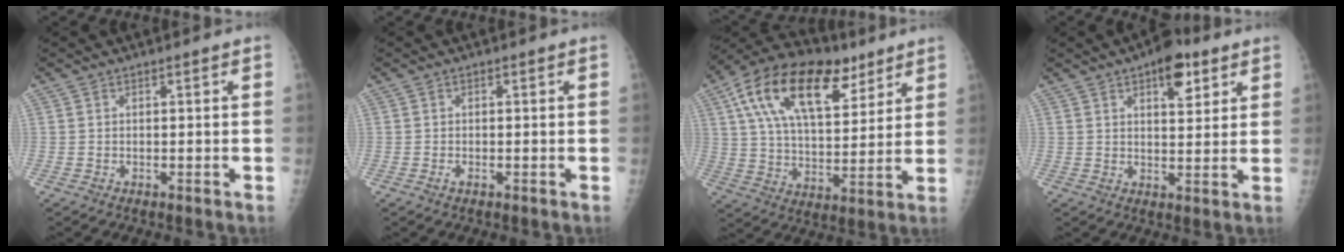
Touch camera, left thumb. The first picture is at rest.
{"total": 0.9, "force": [-0.4, 0.4, 0.7], "torque": [-0.012, -0.001, -0.008]}
{"total": 22.8, "force": [11.4, 12.0, 15.7], "torque": [-0.248, -0.007, 0.193]}
{"total": 8.1, "force": [4.3, 3.8, 5.6], "torque": [-0.055, -0.017, 0.057]}